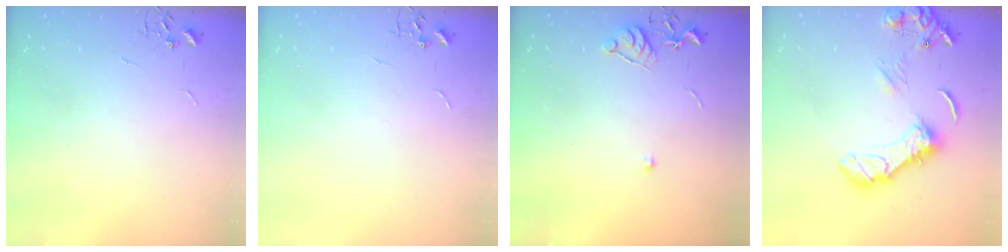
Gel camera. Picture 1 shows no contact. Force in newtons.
{"total": 0.0}
{"total": 5.5, "press": 5.4, "slide": 0.8}
{"total": 13.9, "press": 13.8, "slide": 1.6}